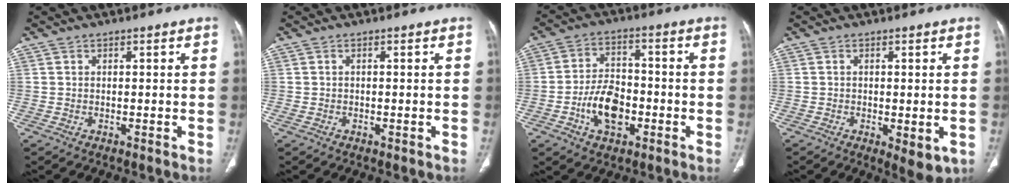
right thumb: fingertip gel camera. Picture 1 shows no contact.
{"total": 0.7, "force": [-0.3, 0.4, 0.6], "torque": [-0.014, 0.003, 0.000]}
{"total": 9.8, "force": [-3.2, 6.0, 7.1], "torque": [-0.106, 0.023, -0.057]}
{"total": 5.6, "force": [-1.4, 2.2, 4.9], "torque": [-0.066, -0.012, -0.013]}